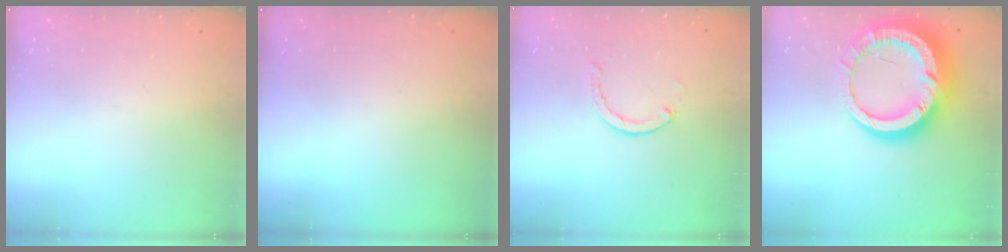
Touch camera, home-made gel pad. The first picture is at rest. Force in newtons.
{"total": 0.0}
{"total": 1.3, "press": 1.3, "slide": 0.3}
{"total": 20.6, "press": 20.5, "slide": 1.9}